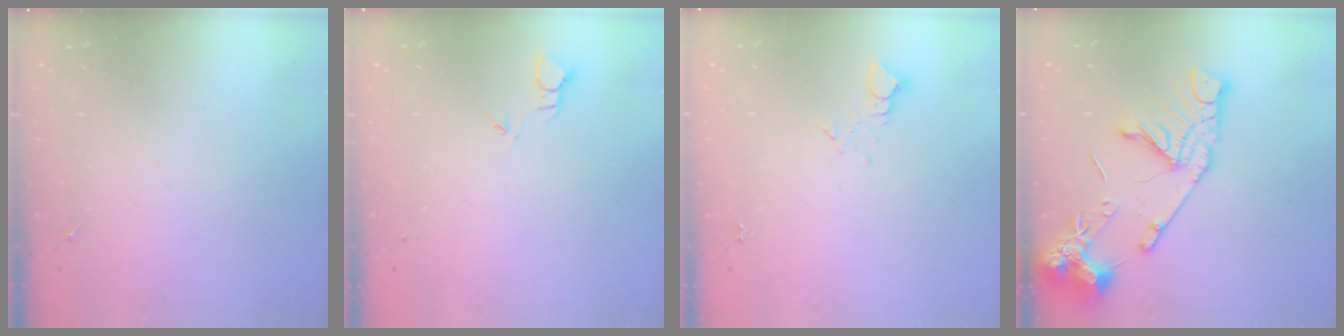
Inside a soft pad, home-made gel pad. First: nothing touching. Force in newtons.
{"total": 2.0, "press": 2.0, "slide": 0.1}
{"total": 2.7, "press": 2.7, "slide": 0.2}
{"total": 16.8, "press": 16.6, "slide": 1.9}